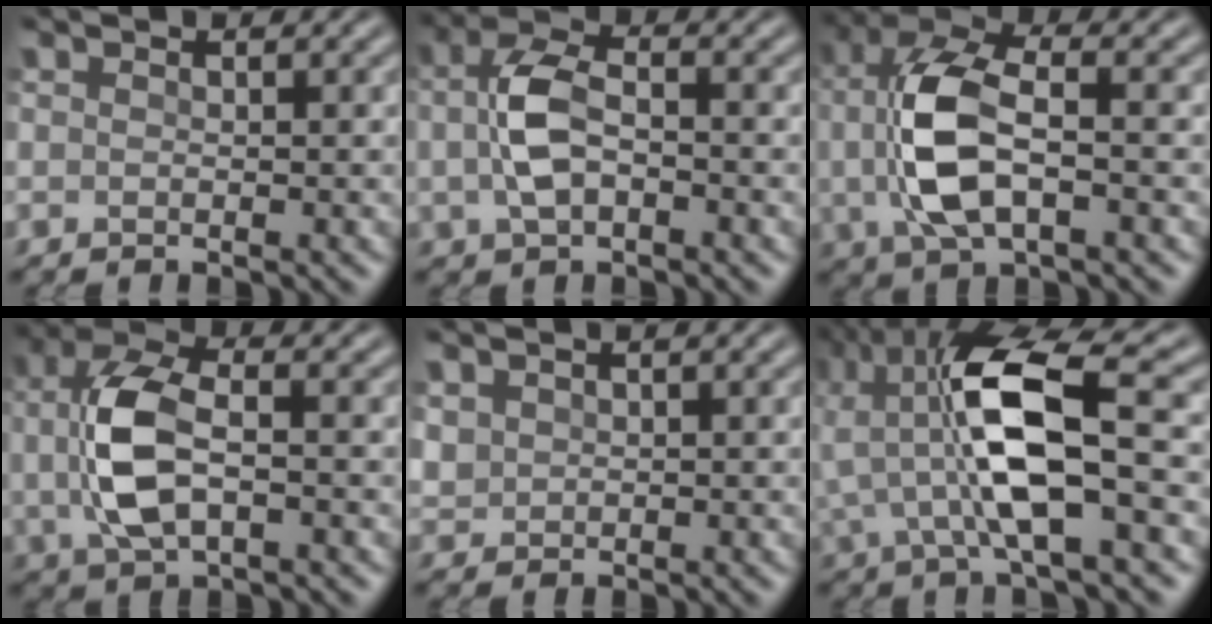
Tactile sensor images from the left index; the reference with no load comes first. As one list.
[{"total": 4.7, "force": [-0.4, 2.7, 3.9], "torque": [-0.084, 0.003, -0.011]}, {"total": 7.9, "force": [-0.4, 3.7, 7.0], "torque": [-0.154, 0.007, -0.009]}, {"total": 7.0, "force": [-0.3, 3.4, 6.1], "torque": [-0.133, 0.004, -0.008]}, {"total": 1.4, "force": [0.4, 1.3, 0.2], "torque": [-0.010, -0.002, 0.013]}, {"total": 10.3, "force": [-0.7, 3.2, 9.8], "torque": [-0.200, 0.023, -0.020]}]